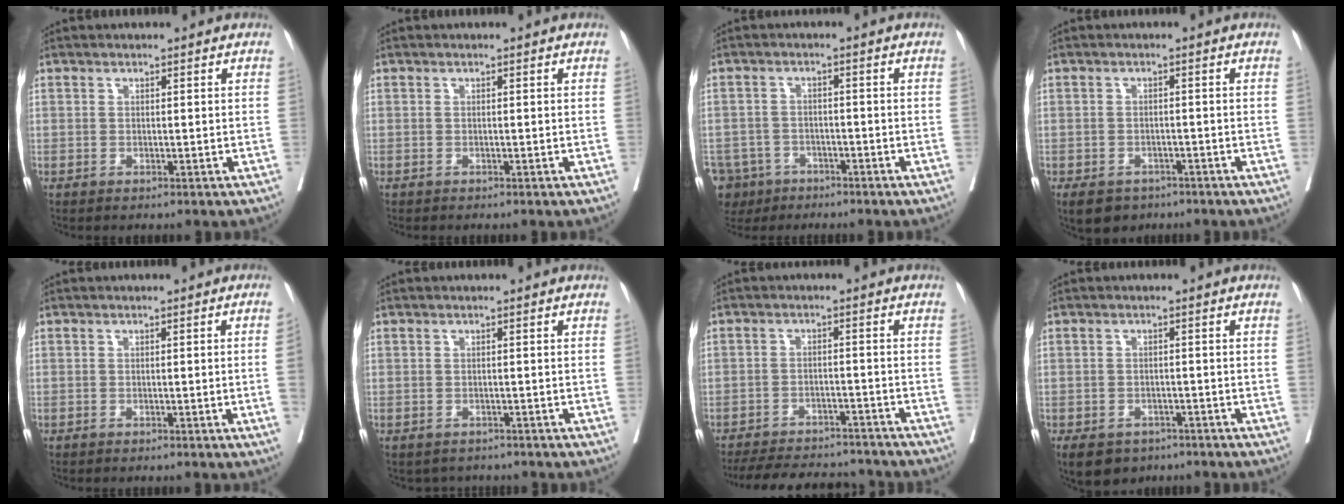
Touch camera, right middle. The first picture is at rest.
{"total": 0.0}
{"total": 9.7, "force": [-6.3, 7.2, 2.1], "torque": [-0.066, -0.004, -0.100]}
{"total": 6.0, "force": [-4.3, 3.8, 1.7], "torque": [-0.024, 0.001, -0.062]}
{"total": 1.8, "force": [-0.4, -0.5, 1.6], "torque": [-0.022, 0.001, -0.006]}
{"total": 2.4, "force": [-2.0, 1.3, 0.0], "torque": [-0.002, 0.002, -0.029]}
{"total": 13.9, "force": [-12.6, 4.3, 4.1], "torque": [-0.073, 0.006, -0.169]}
{"total": 9.1, "force": [-5.8, 6.3, 3.1], "torque": [-0.074, -0.010, -0.078]}